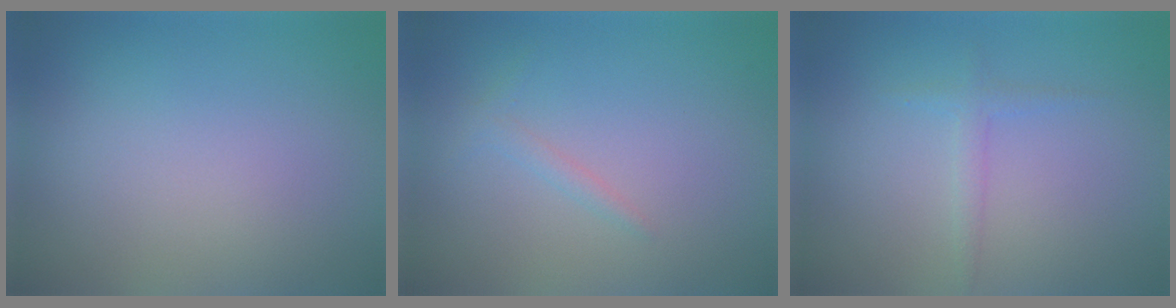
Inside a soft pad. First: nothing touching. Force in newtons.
{"total": 1.0, "press": 1.0, "slide": 0.1}
{"total": 1.3, "press": 1.3, "slide": 0.1}